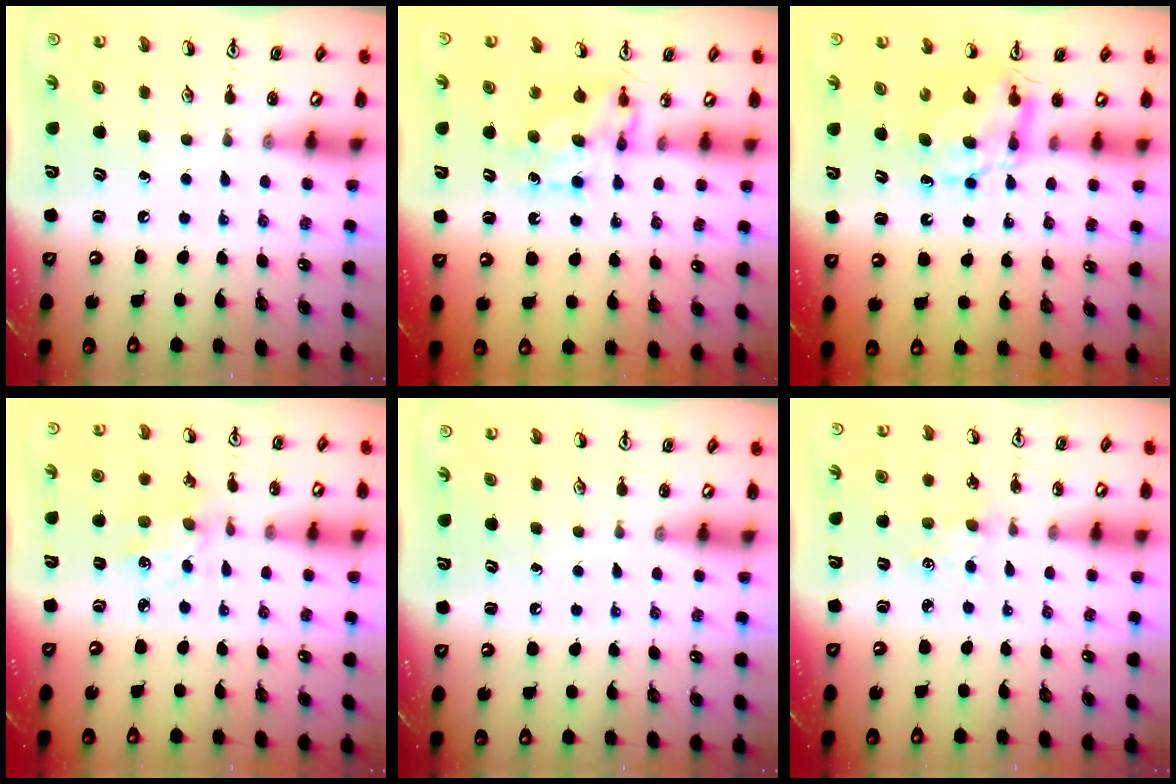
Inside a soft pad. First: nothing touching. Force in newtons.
{"total": 7.6, "press": 7.6, "slide": 0.7}
{"total": 7.1, "press": 7.1, "slide": 0.2}
{"total": 1.5, "press": 1.4, "slide": 0.4}
{"total": 0.0}
{"total": 1.2, "press": 1.2, "slide": 0.2}